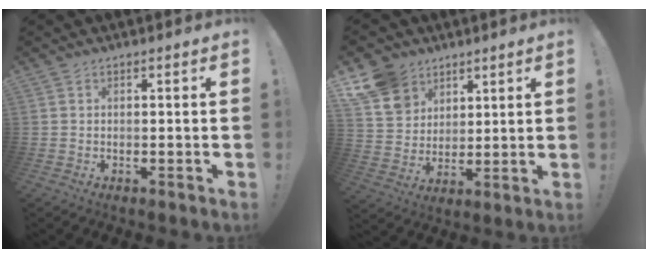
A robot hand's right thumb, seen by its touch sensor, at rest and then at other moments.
{"total": 13.0, "force": [7.7, 9.6, 4.1], "torque": [-0.073, -0.047, 0.156]}